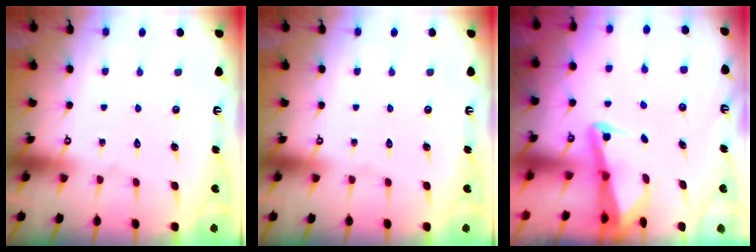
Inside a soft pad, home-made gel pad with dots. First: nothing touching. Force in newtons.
{"total": 0.0}
{"total": 2.6, "press": 2.5, "slide": 0.6}